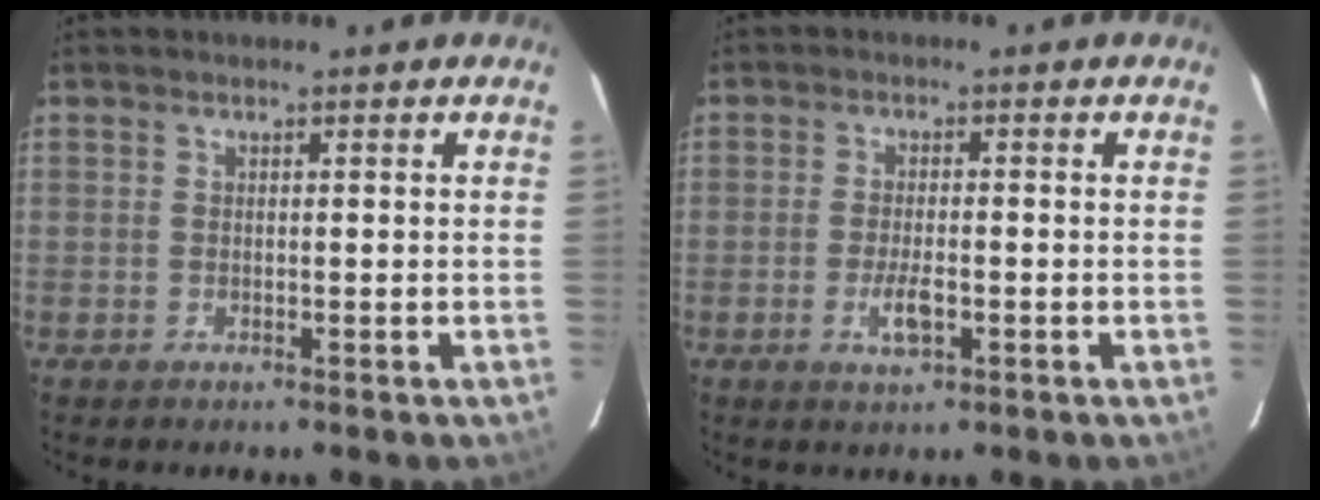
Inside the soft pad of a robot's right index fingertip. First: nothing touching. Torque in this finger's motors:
{"motor_torque": [0.62, -0.04, 0.26, 0.04]}